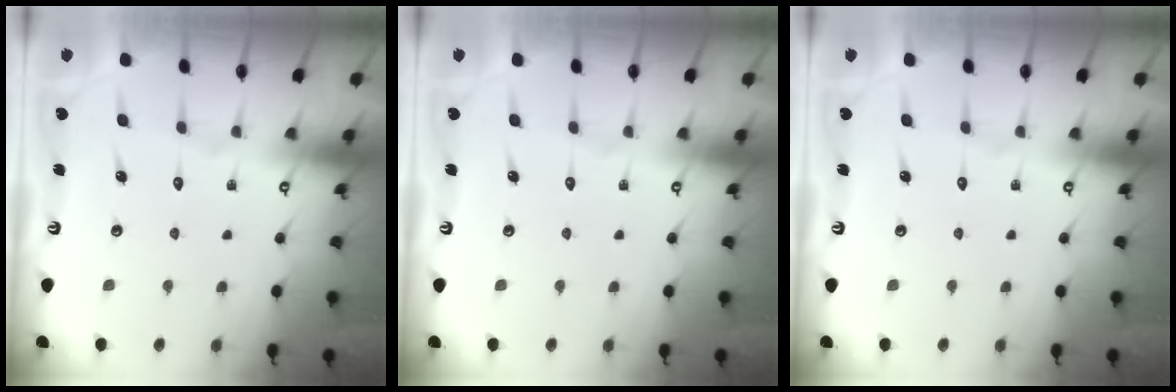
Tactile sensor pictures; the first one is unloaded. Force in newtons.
{"total": 0.0}
{"total": 0.0}